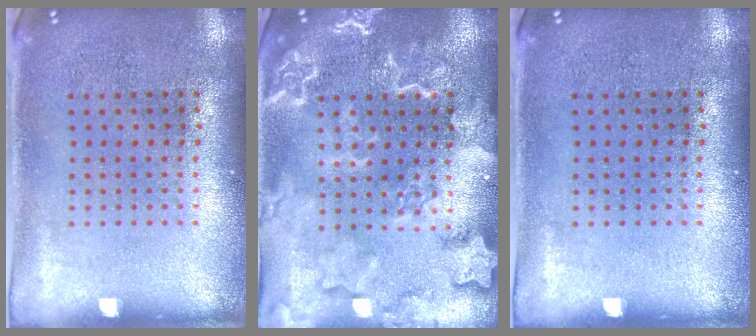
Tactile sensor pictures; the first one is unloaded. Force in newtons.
{"total": 3.3, "press": 3.3, "slide": 0.4}
{"total": 0.0}